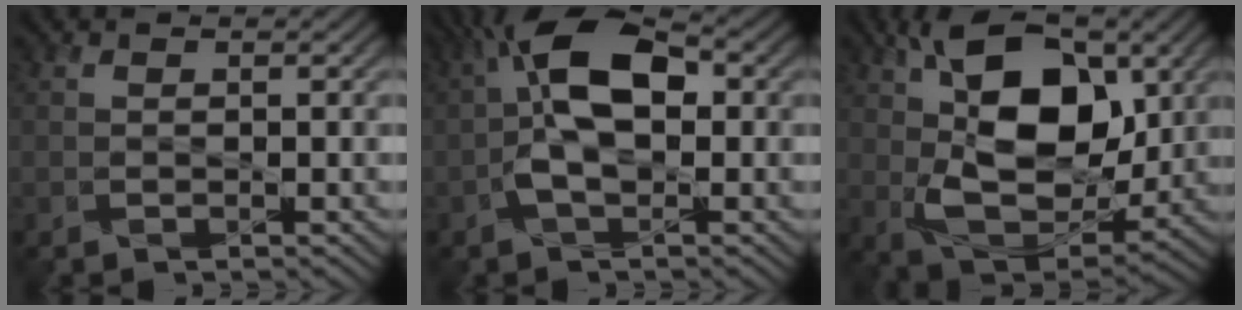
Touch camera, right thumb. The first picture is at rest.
{"total": 8.6, "force": [-0.2, 4.0, 7.6], "torque": [-0.144, 0.025, -0.019]}
{"total": 14.8, "force": [3.9, 8.5, 11.4], "torque": [-0.207, 0.001, 0.068]}